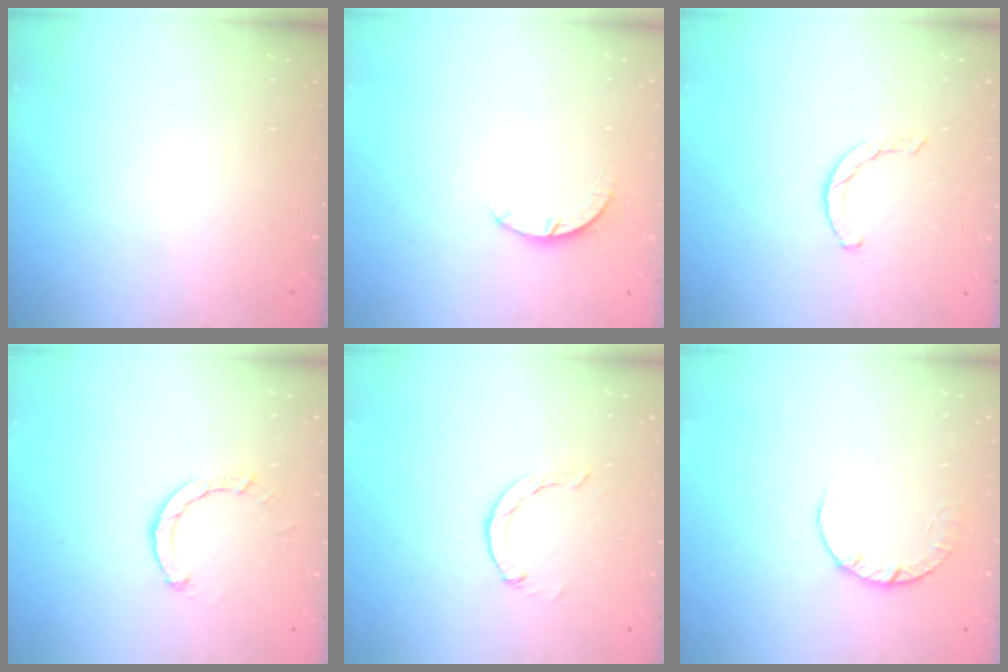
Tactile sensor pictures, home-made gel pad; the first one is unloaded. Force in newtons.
{"total": 2.9, "press": 2.9, "slide": 0.4}
{"total": 1.9, "press": 1.9, "slide": 0.3}
{"total": 2.6, "press": 2.6, "slide": 0.1}
{"total": 2.7, "press": 2.7, "slide": 0.5}
{"total": 2.8, "press": 2.8, "slide": 0.4}